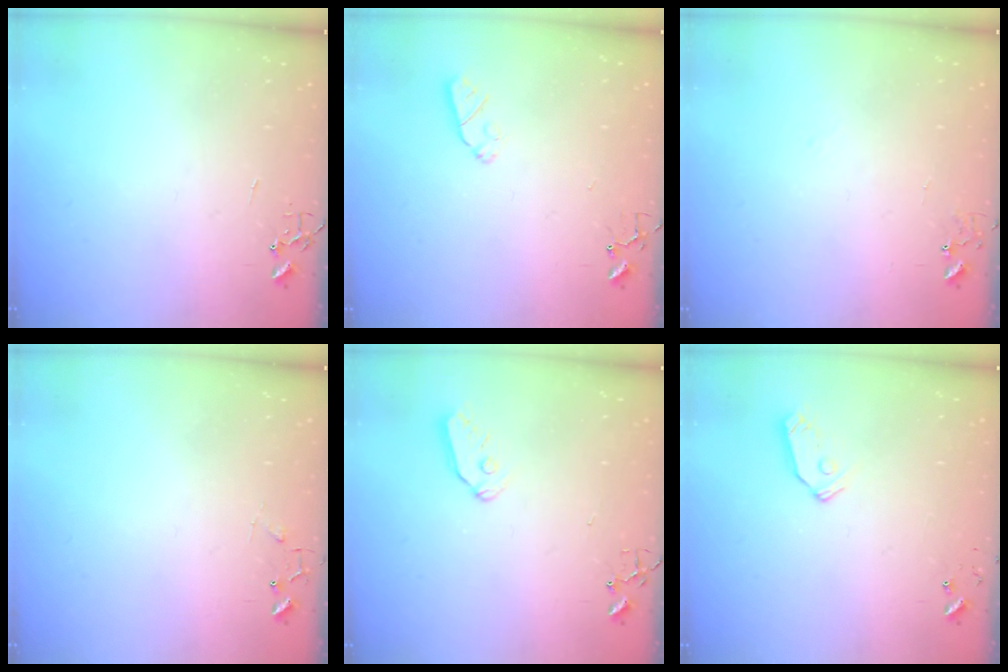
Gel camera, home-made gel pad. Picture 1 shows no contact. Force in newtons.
{"total": 6.2, "press": 6.2, "slide": 0.3}
{"total": 6.8, "press": 6.8, "slide": 0.6}
{"total": 5.7, "press": 5.7, "slide": 0.2}
{"total": 7.4, "press": 7.4, "slide": 0.5}
{"total": 7.2, "press": 7.2, "slide": 0.3}